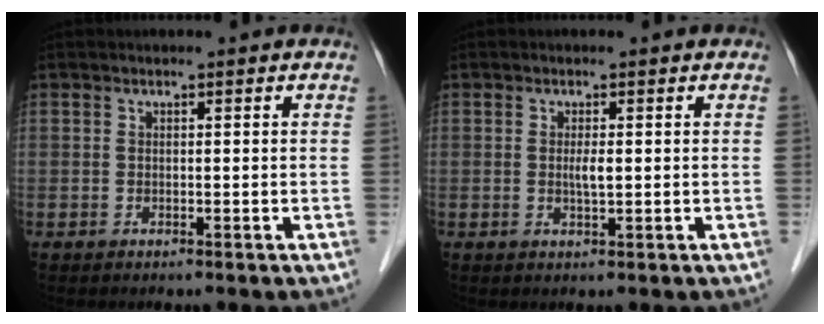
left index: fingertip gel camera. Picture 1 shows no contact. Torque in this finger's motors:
{"motor_torque": [0.50, 0.40, 0.15, 0.03]}